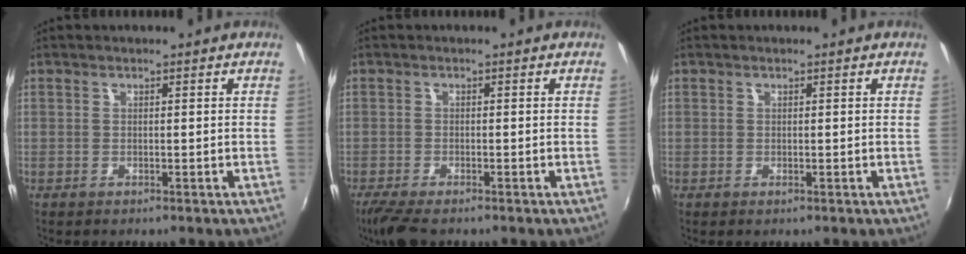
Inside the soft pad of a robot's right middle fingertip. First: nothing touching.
{"total": 5.5, "force": [-4.1, 1.3, 3.4], "torque": [-0.081, -0.026, -0.078]}
{"total": 0.0}